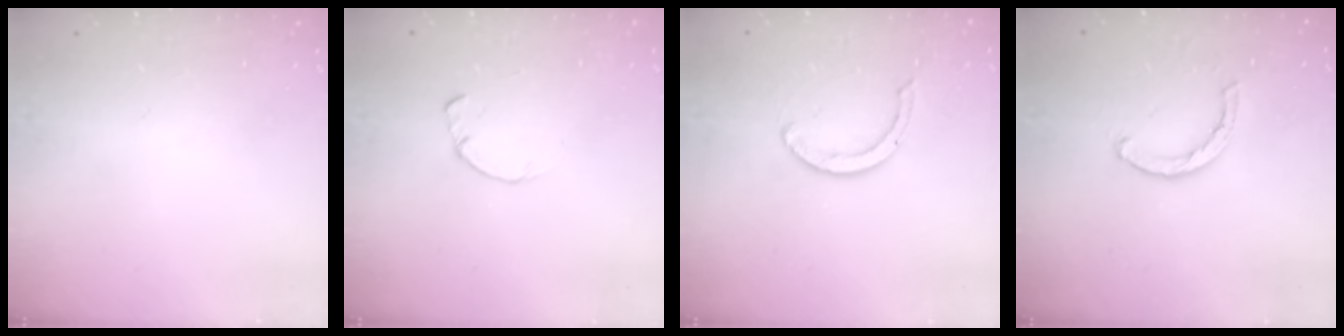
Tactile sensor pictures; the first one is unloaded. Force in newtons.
{"total": 1.7, "press": 1.7, "slide": 0.2}
{"total": 4.2, "press": 4.2, "slide": 0.3}
{"total": 2.1, "press": 2.1, "slide": 0.1}